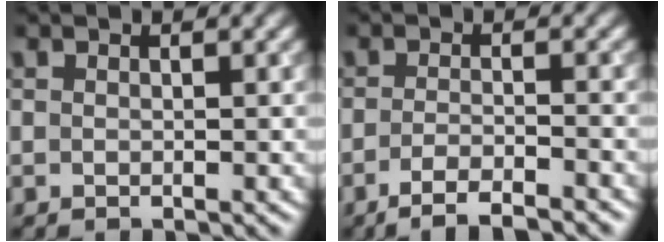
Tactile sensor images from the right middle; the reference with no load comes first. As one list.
[{"total": 3.6, "force": [-2.6, 0.7, 2.4], "torque": [-0.036, -0.001, -0.052]}]